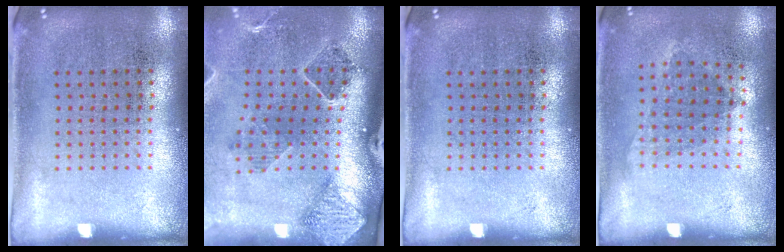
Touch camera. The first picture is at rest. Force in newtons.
{"total": 1.7, "press": 1.6, "slide": 0.4}
{"total": 0.0}
{"total": 0.9, "press": 0.7, "slide": 0.6}